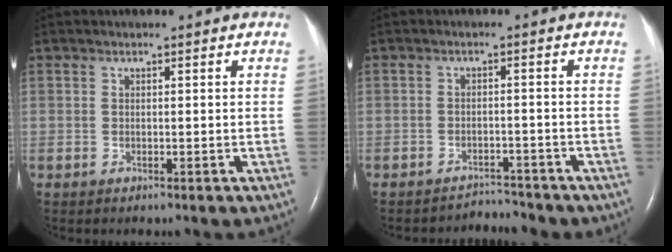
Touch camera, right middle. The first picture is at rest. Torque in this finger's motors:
{"motor_torque": [-0.39, -0.10, -0.09, 0.01]}